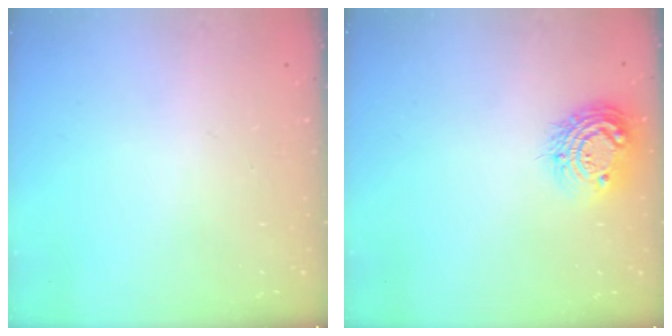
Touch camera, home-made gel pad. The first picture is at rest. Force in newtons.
{"total": 11.6, "press": 11.6, "slide": 0.8}